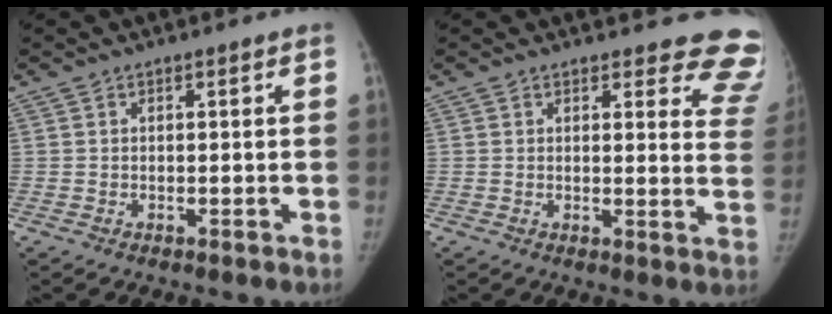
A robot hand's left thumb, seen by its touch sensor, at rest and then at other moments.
{"total": 11.4, "force": [10.6, 3.7, 1.5], "torque": [0.042, -0.094, 0.077]}